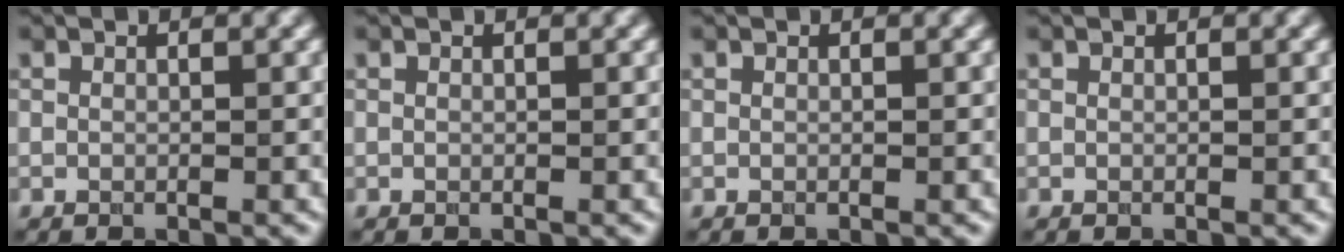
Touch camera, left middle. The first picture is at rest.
{"total": 0.0}
{"total": 0.0}
{"total": 0.0}